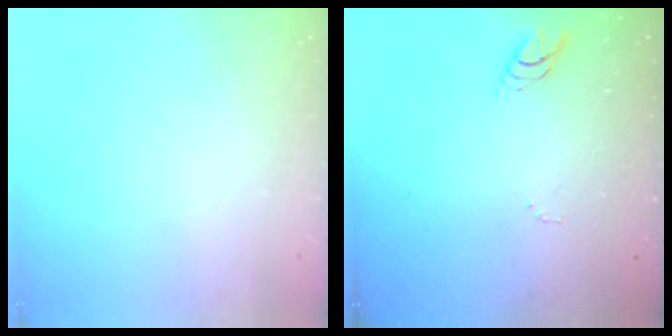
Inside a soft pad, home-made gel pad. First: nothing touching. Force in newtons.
{"total": 4.4, "press": 4.4, "slide": 0.3}